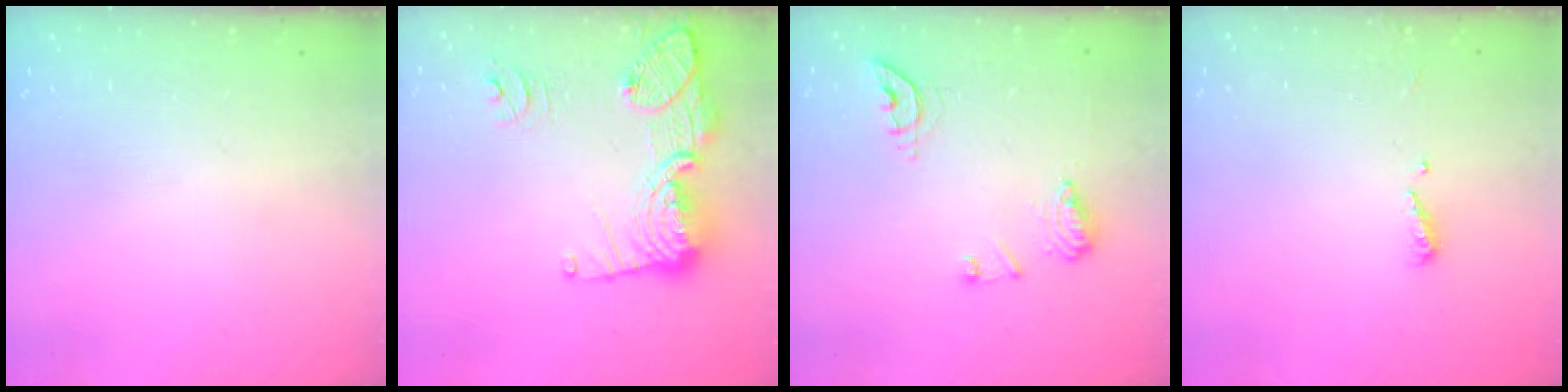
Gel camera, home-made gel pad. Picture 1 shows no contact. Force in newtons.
{"total": 17.6, "press": 17.3, "slide": 3.3}
{"total": 10.5, "press": 10.5, "slide": 0.7}
{"total": 4.9, "press": 4.8, "slide": 0.4}